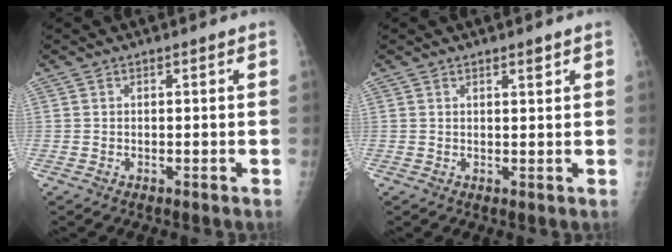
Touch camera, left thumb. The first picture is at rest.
{"total": 1.6, "force": [1.1, 0.5, 1.0], "torque": [-0.009, -0.007, 0.017]}